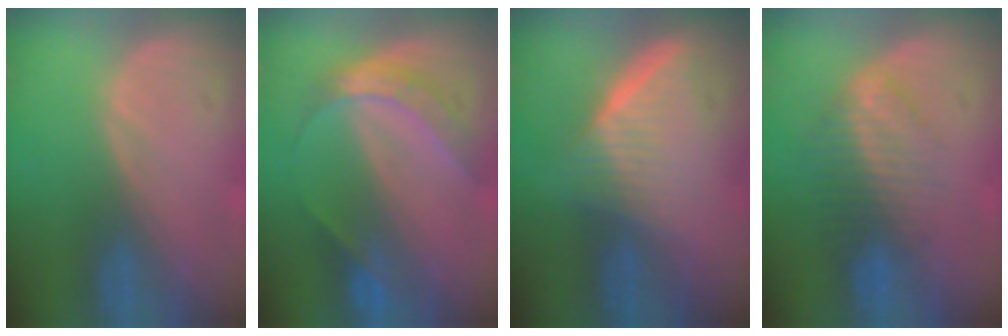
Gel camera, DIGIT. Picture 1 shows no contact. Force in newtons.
{"total": 6.3, "press": 5.3, "slide": 3.3}
{"total": 6.8, "press": 6.0, "slide": 3.1}
{"total": 6.8, "press": 5.8, "slide": 3.5}